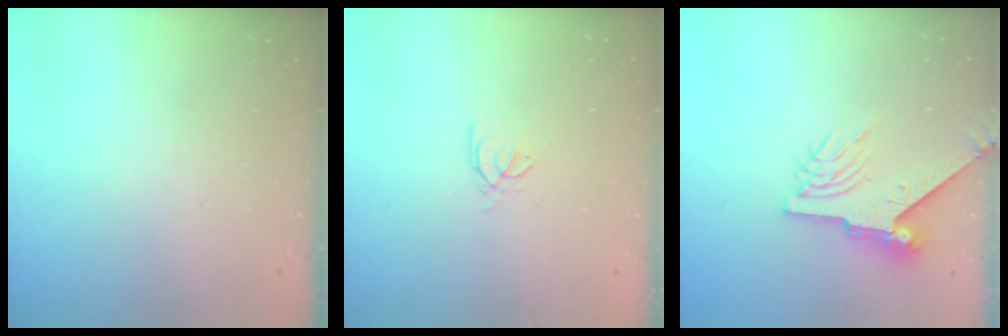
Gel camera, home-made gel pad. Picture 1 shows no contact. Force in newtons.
{"total": 0.7, "press": 0.6, "slide": 0.4}
{"total": 9.2, "press": 9.1, "slide": 1.1}